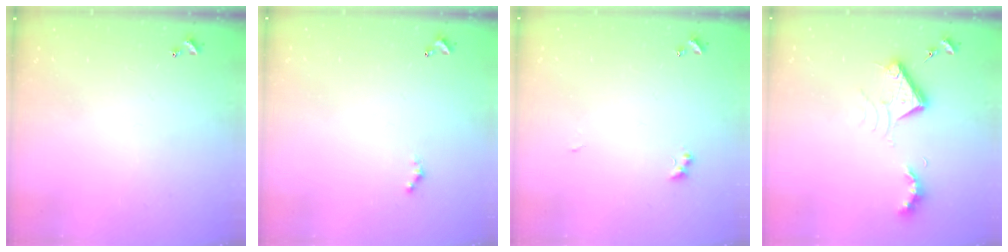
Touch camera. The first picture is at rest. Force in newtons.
{"total": 1.6, "press": 1.5, "slide": 0.4}
{"total": 2.7, "press": 2.6, "slide": 0.7}
{"total": 10.7, "press": 10.6, "slide": 1.3}